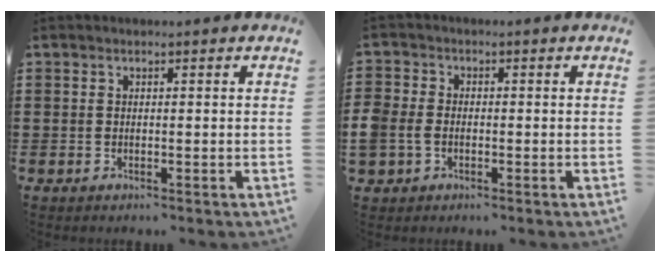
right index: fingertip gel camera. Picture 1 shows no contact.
{"total": 2.9, "force": [-1.0, 2.2, 1.6], "torque": [-0.053, -0.004, -0.026]}